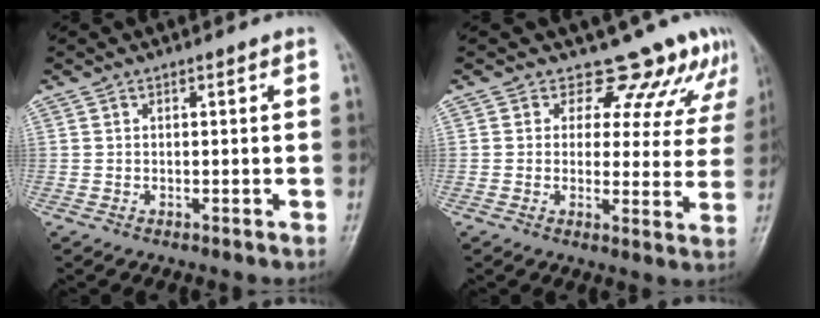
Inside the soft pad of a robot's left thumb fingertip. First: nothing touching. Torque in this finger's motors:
{"motor_torque": [-0.06, 0.21, -0.15, -0.24, 0.02]}